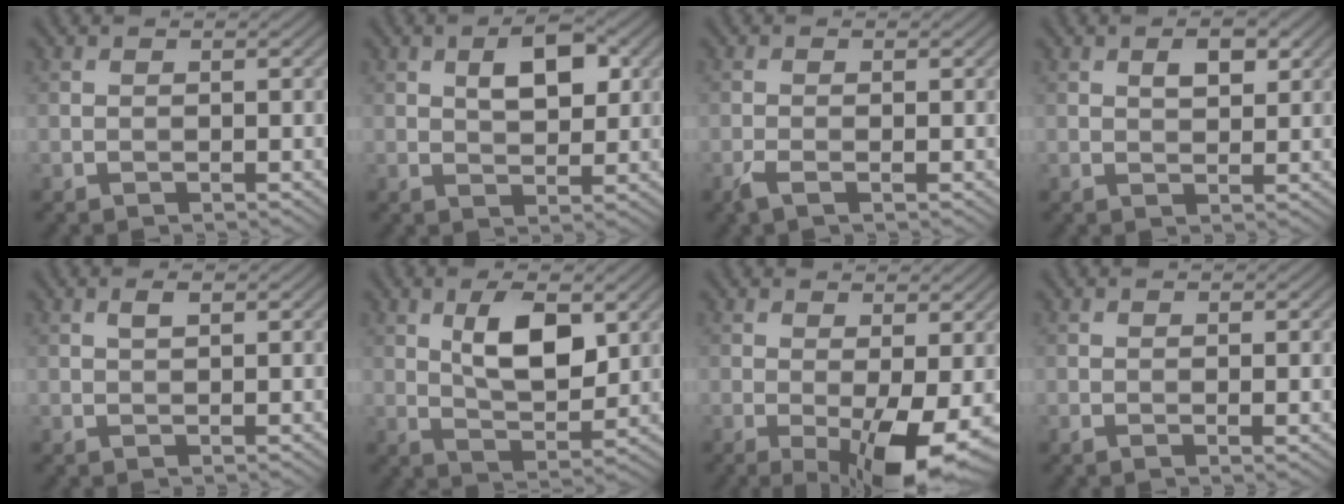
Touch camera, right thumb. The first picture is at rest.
{"total": 5.3, "force": [1.7, 2.7, 4.3], "torque": [-0.069, 0.002, 0.026]}
{"total": 1.6, "force": [-0.8, 0.2, 1.3], "torque": [-0.034, 0.001, -0.022]}
{"total": 2.7, "force": [1.2, 1.4, 2.0], "torque": [-0.032, 0.001, 0.019]}
{"total": 1.3, "force": [0.6, 0.3, 1.1], "torque": [-0.024, 0.002, 0.011]}
{"total": 7.8, "force": [2.6, 3.5, 6.4], "torque": [-0.118, -0.002, 0.047]}
{"total": 8.4, "force": [-2.3, 2.3, 7.7], "torque": [-0.124, -0.007, -0.027]}
{"total": 1.2, "force": [0.0, 0.1, 1.2], "torque": [-0.023, -0.002, -0.001]}